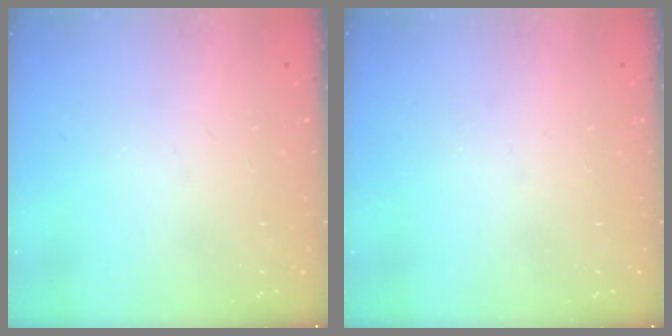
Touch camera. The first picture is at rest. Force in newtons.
{"total": 0.0}